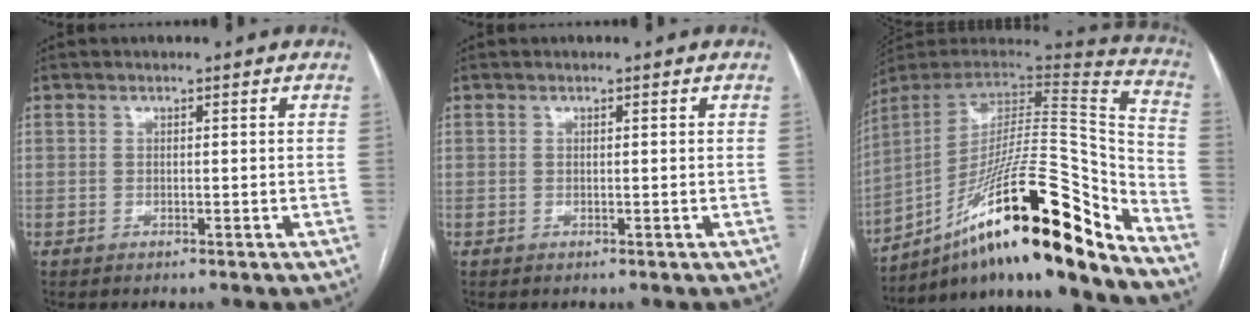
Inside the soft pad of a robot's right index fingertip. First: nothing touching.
{"total": 0.0}
{"total": 27.0, "force": [-17.3, 2.6, 20.6], "torque": [-0.278, 0.020, -0.290]}